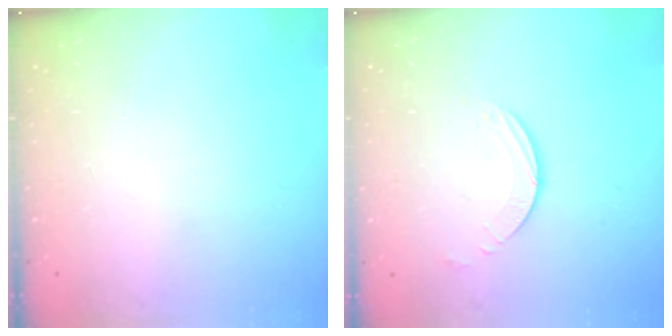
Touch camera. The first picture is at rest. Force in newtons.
{"total": 2.0, "press": 1.9, "slide": 0.3}